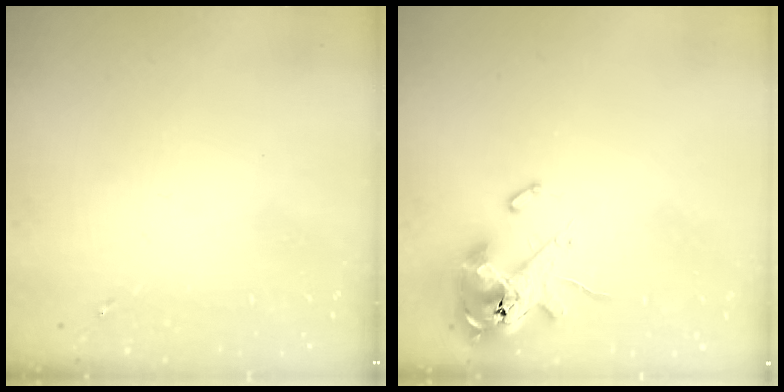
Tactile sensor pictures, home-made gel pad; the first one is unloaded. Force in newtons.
{"total": 14.6, "press": 14.4, "slide": 2.8}